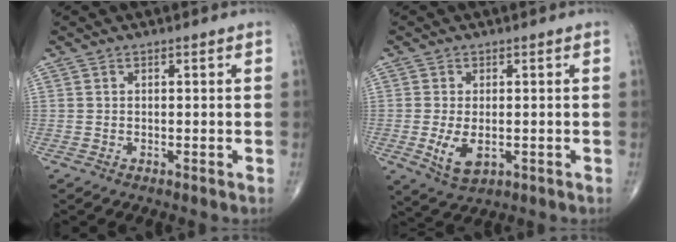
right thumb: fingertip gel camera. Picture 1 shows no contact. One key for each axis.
{"total": 5.7, "fx": -1.1, "fy": 3.1, "fz": 4.6, "tx": -0.088, "ty": -0.014, "tz": -0.012}